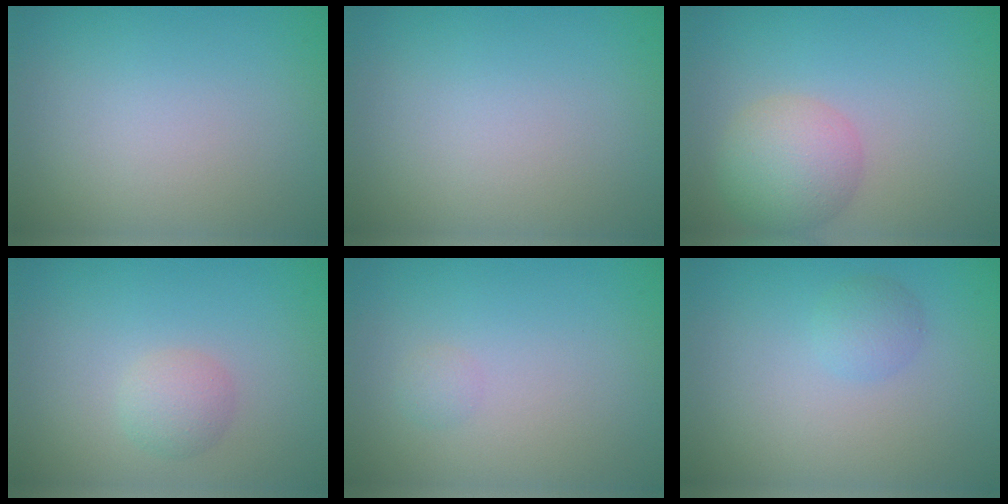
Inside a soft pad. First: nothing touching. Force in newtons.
{"total": 0.0}
{"total": 4.5, "press": 4.5, "slide": 0.2}
{"total": 1.9, "press": 1.9, "slide": 0.1}
{"total": 0.7, "press": 0.7, "slide": 0.0}
{"total": 1.6, "press": 1.6, "slide": 0.1}